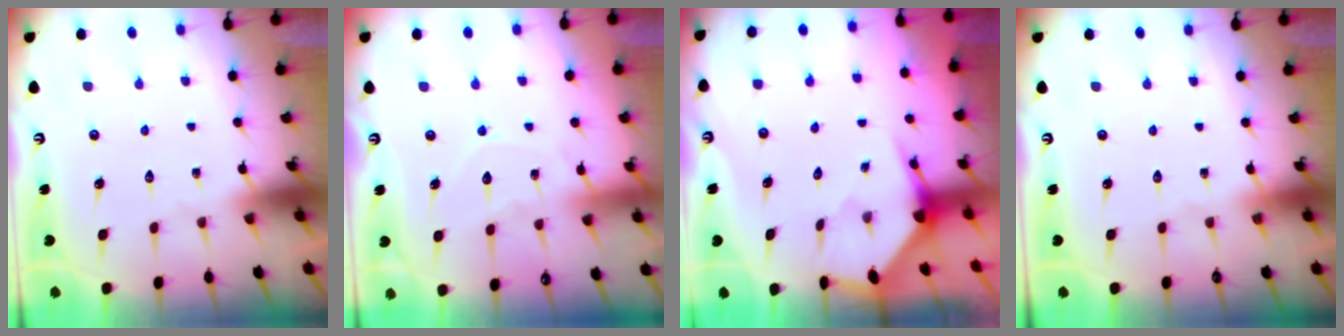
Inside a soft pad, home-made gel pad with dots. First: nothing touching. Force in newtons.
{"total": 6.4, "press": 6.4, "slide": 0.6}
{"total": 3.1, "press": 3.1, "slide": 0.1}
{"total": 0.0}